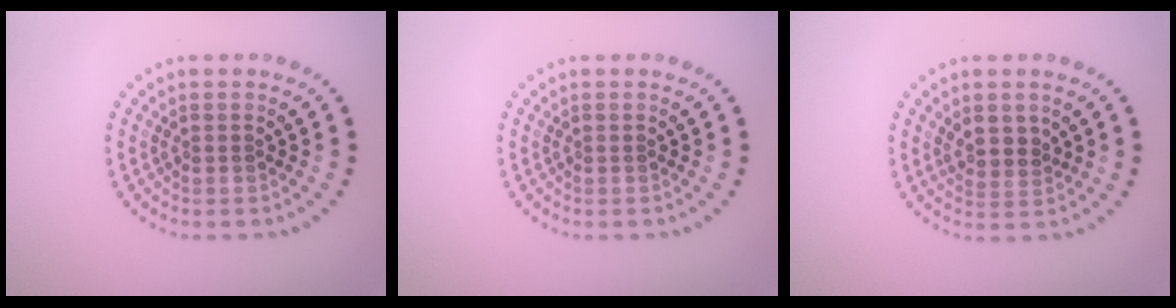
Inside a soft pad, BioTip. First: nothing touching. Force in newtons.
{"total": 0.0}
{"total": 2.1, "press": 2.0, "slide": 0.8}